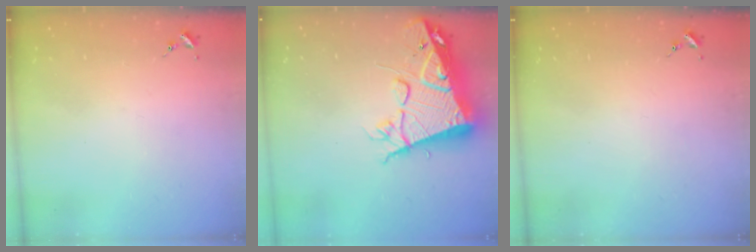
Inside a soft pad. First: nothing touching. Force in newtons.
{"total": 18.3, "press": 18.1, "slide": 2.1}
{"total": 0.0}